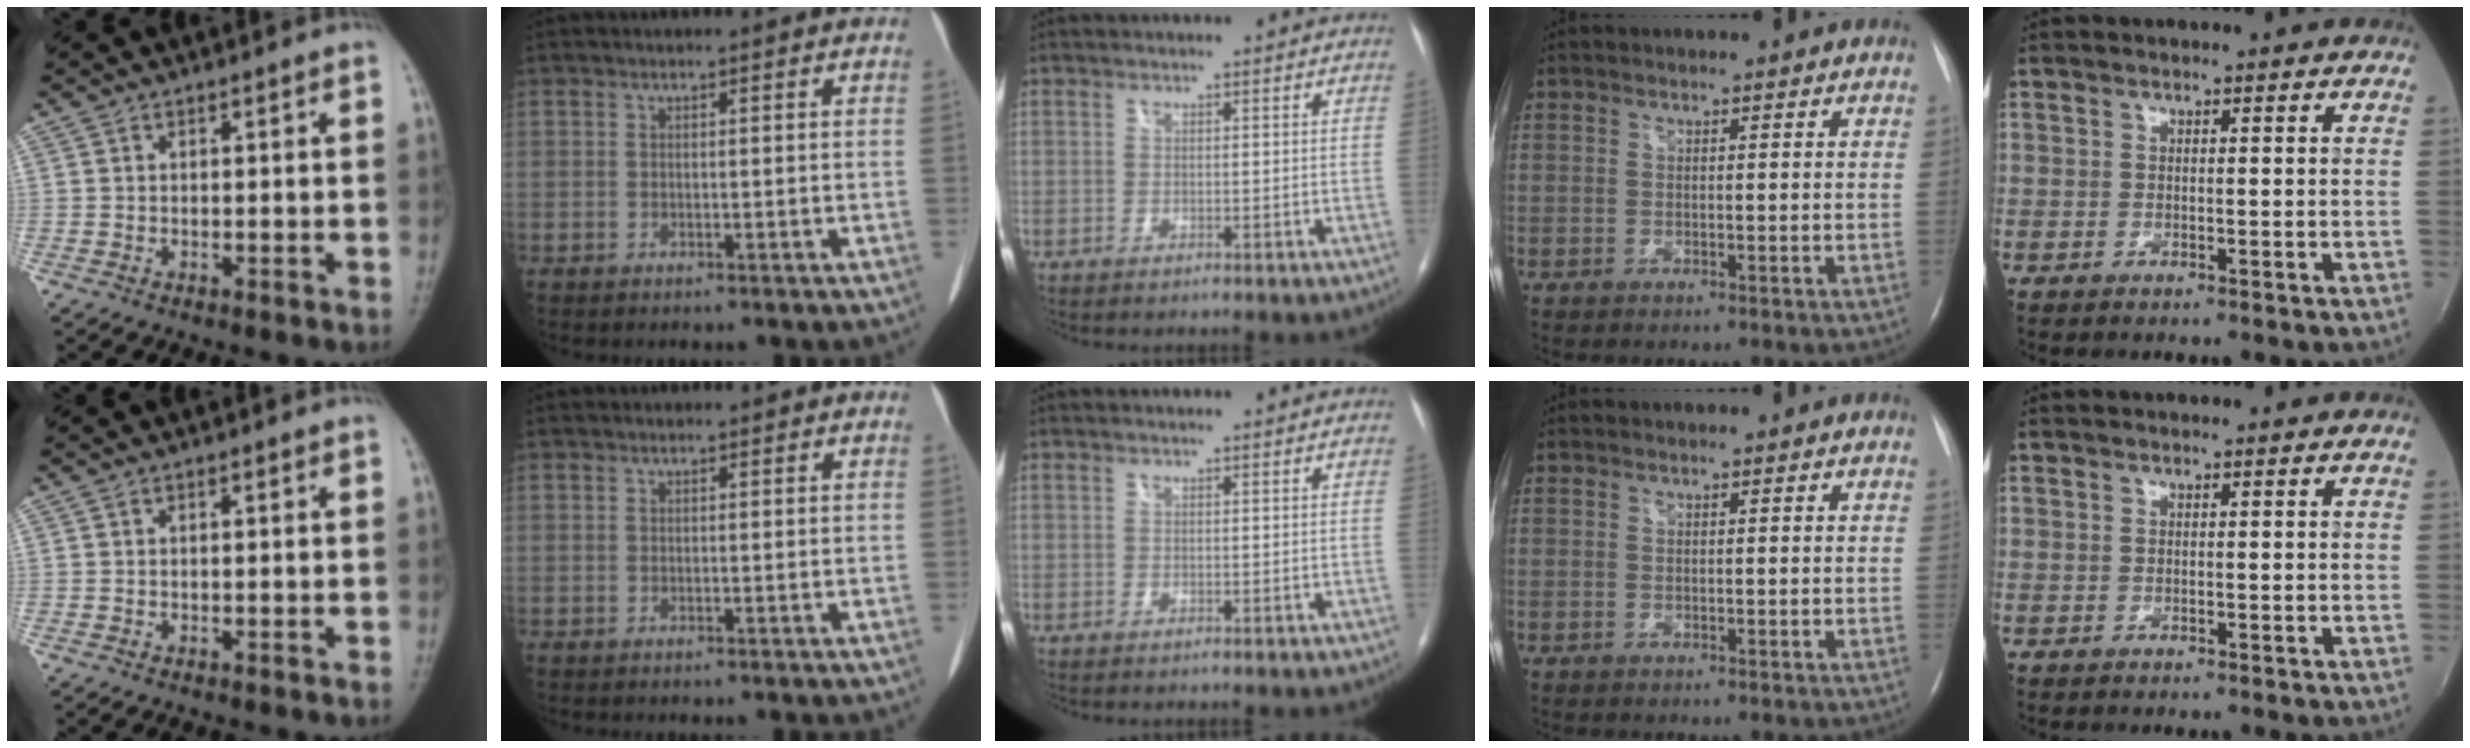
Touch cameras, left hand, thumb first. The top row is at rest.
{"index": {"total": 0.5, "force": [0.5, 0.2, 0.1], "torque": [-0.008, 0.003, 0.006]}}